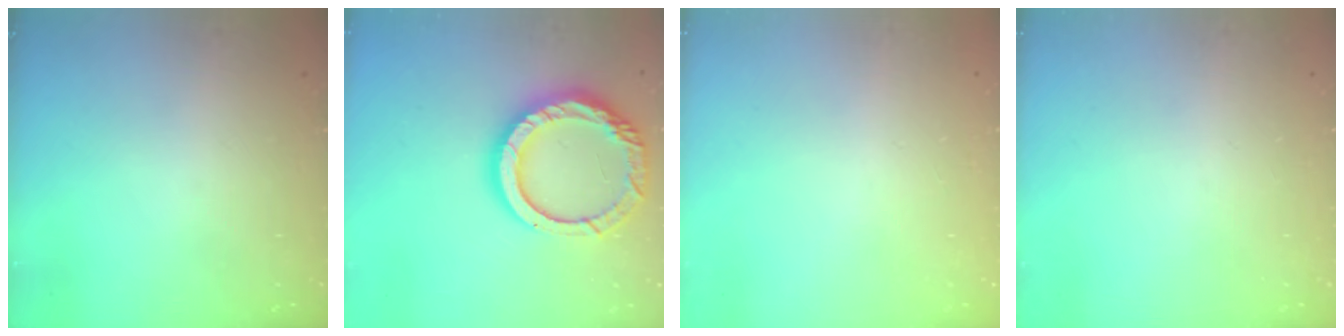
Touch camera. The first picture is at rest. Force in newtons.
{"total": 17.4, "press": 17.3, "slide": 1.6}
{"total": 2.5, "press": 2.5, "slide": 0.2}
{"total": 0.0}